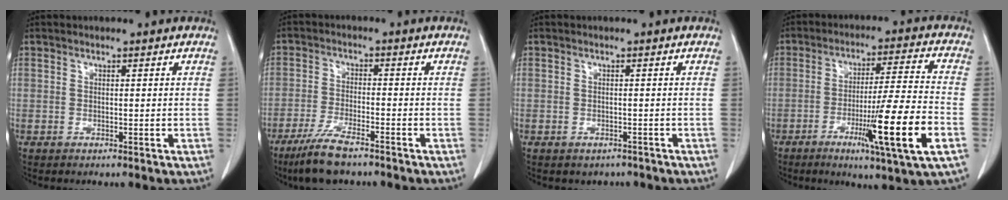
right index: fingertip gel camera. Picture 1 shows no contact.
{"total": 8.0, "force": [-6.0, 1.2, 5.2], "torque": [-0.102, -0.019, -0.103]}
{"total": 2.6, "force": [-2.2, 1.3, 0.3], "torque": [-0.007, 0.003, -0.025]}
{"total": 14.7, "force": [-5.4, -1.2, 13.7], "torque": [-0.234, -0.023, -0.090]}